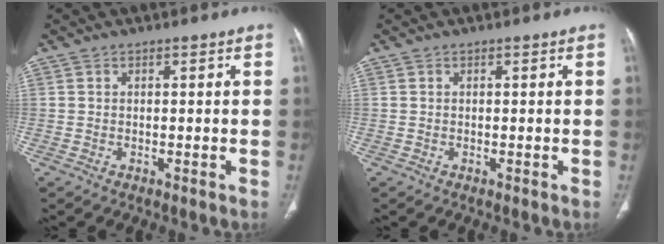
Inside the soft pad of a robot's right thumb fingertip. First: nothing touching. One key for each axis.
{"total": 0.0}